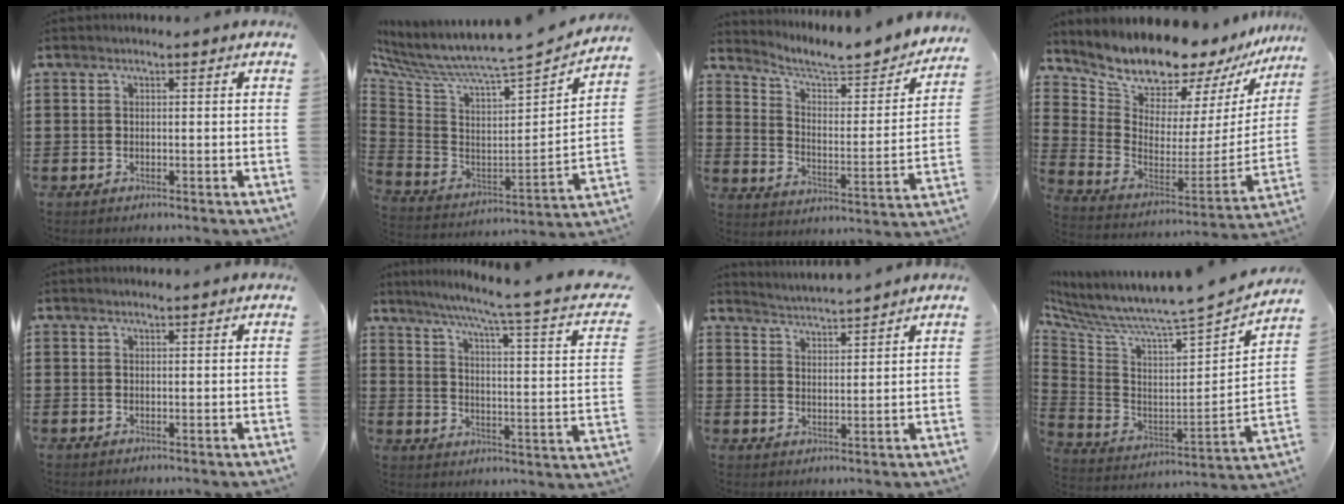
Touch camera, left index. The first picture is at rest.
{"total": 5.1, "force": [4.5, 0.0, 2.4], "torque": [-0.072, -0.059, 0.062]}
{"total": 5.8, "force": [5.1, 0.7, 2.6], "torque": [-0.077, -0.038, 0.081]}
{"total": 10.8, "force": [10.5, 2.4, 1.4], "torque": [-0.078, -0.096, 0.181]}
{"total": 0.8, "force": [0.8, 0.0, 0.2], "torque": [-0.005, 0.000, 0.016]}
{"total": 5.7, "force": [4.1, -1.0, 3.7], "torque": [-0.089, -0.044, 0.059]}
{"total": 3.4, "force": [3.3, -0.7, -0.2], "torque": [-0.008, -0.020, 0.057]}
{"total": 4.5, "force": [3.9, -0.5, 2.1], "torque": [-0.066, -0.061, 0.048]}